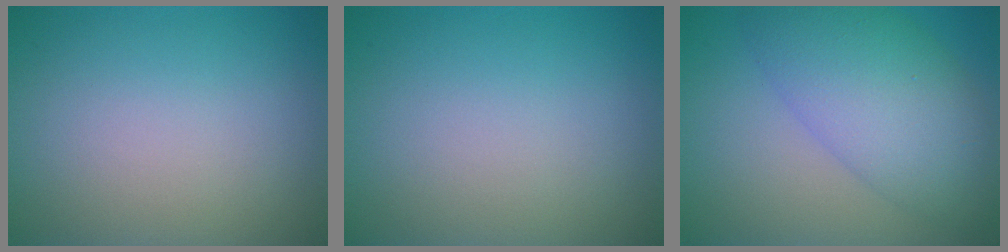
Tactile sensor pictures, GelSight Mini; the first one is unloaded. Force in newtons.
{"total": 0.0}
{"total": 7.5, "press": 7.5, "slide": 0.3}